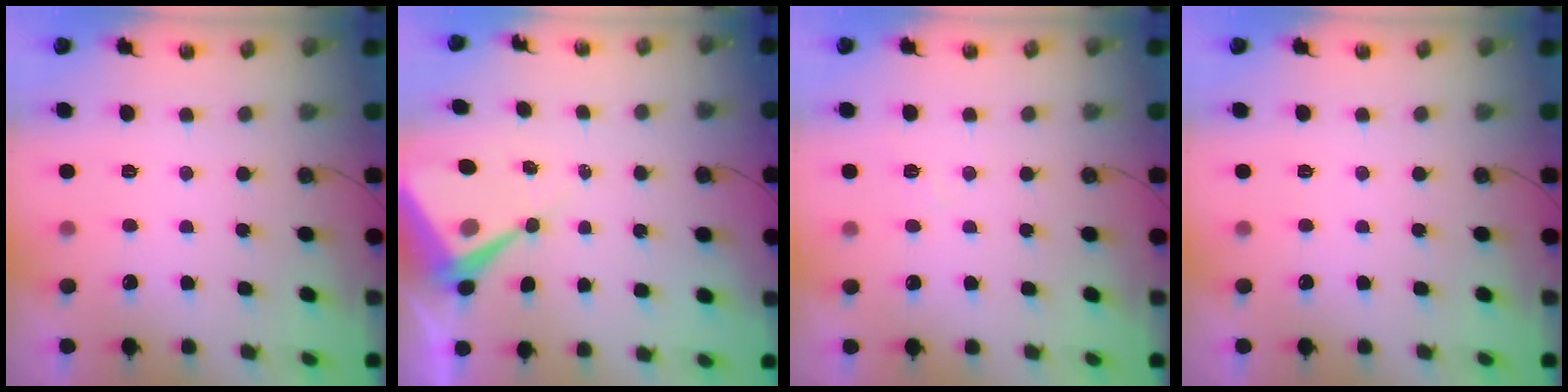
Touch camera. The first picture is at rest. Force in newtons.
{"total": 9.0, "press": 8.9, "slide": 0.8}
{"total": 5.8, "press": 5.7, "slide": 0.9}
{"total": 0.0}